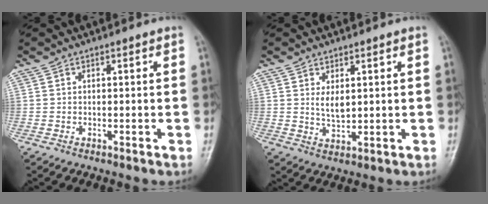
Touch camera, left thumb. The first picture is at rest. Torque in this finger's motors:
{"motor_torque": [0.08, 0.13, 0.27, -0.12, 0.05]}